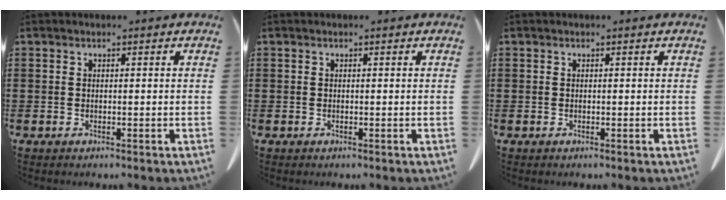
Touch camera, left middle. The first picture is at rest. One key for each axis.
{"total": 0.0}
{"total": 0.0}